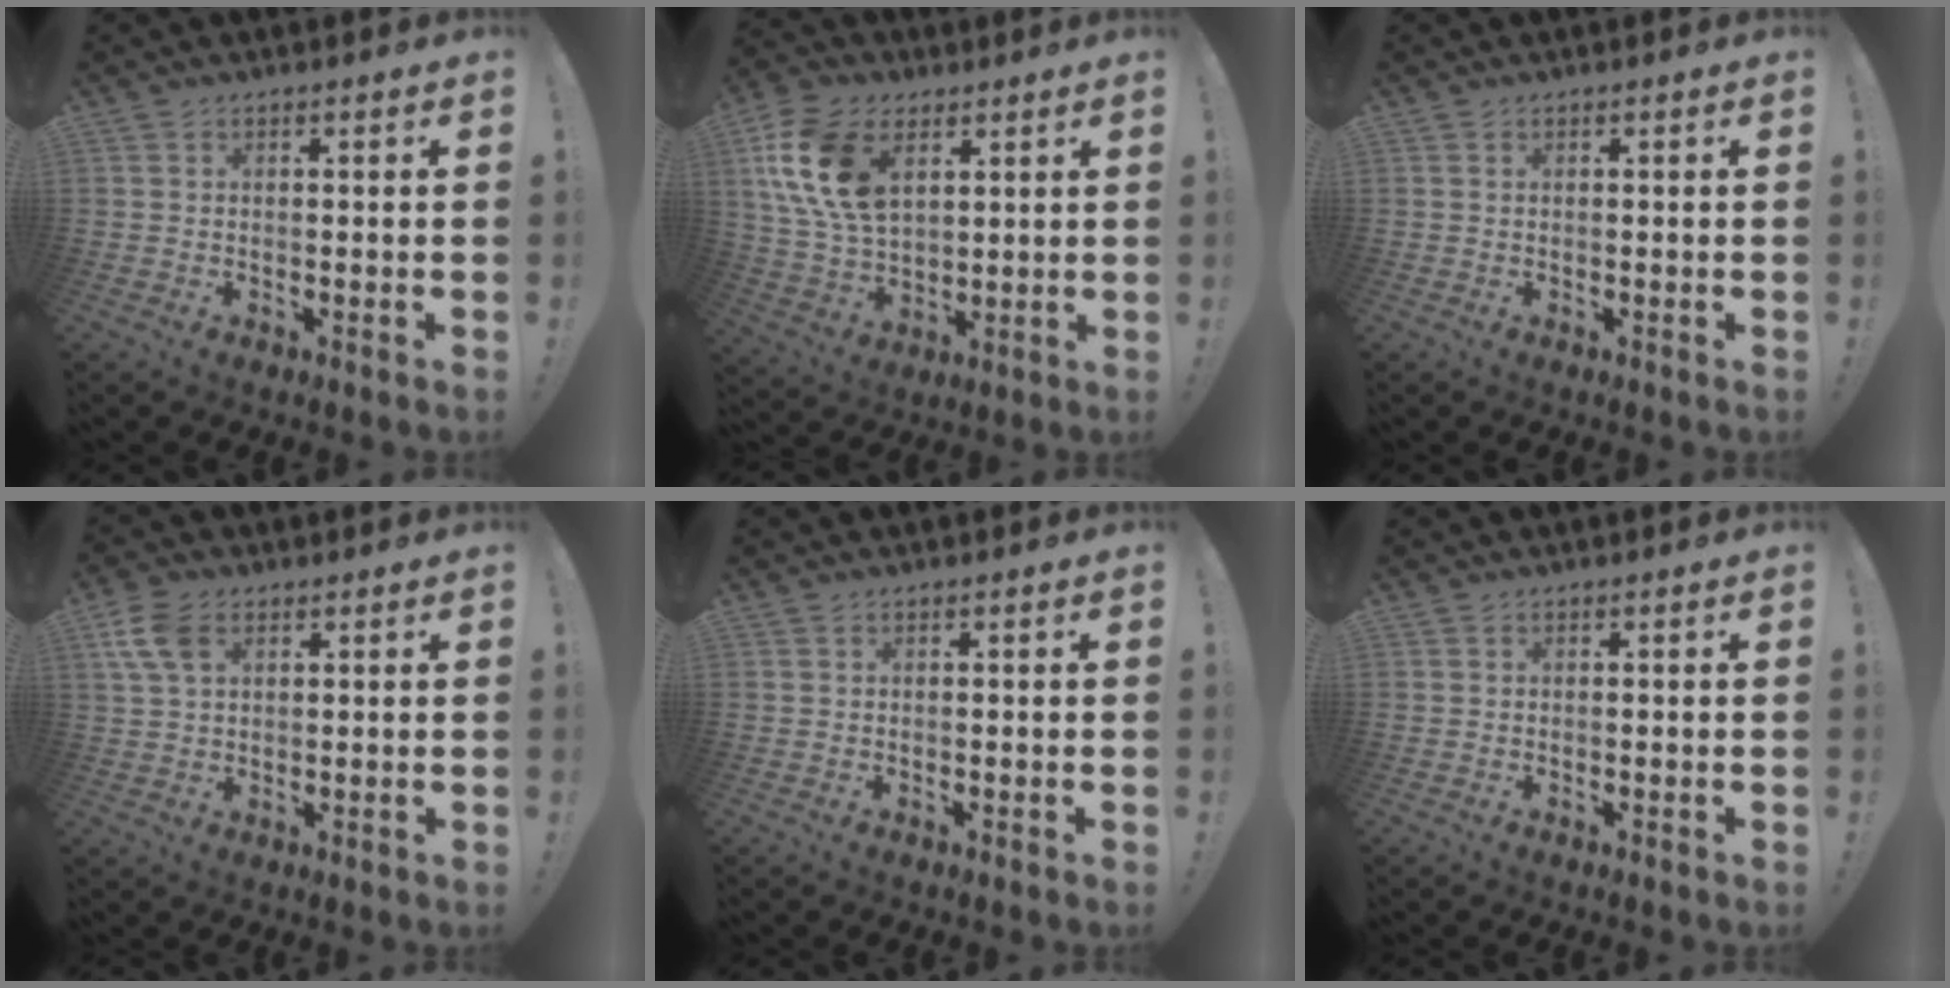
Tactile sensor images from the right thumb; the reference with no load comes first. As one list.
[{"total": 18.5, "force": [6.8, 12.3, 12.1], "torque": [-0.240, -0.016, 0.130]}, {"total": 0.0}, {"total": 8.0, "force": [3.3, 5.1, 5.1], "torque": [-0.091, 0.000, 0.065]}, {"total": 0.0}, {"total": 0.0}]